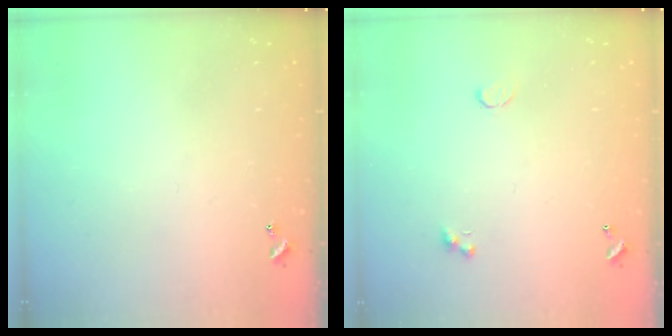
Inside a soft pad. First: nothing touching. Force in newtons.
{"total": 0.6, "press": 0.4, "slide": 0.4}